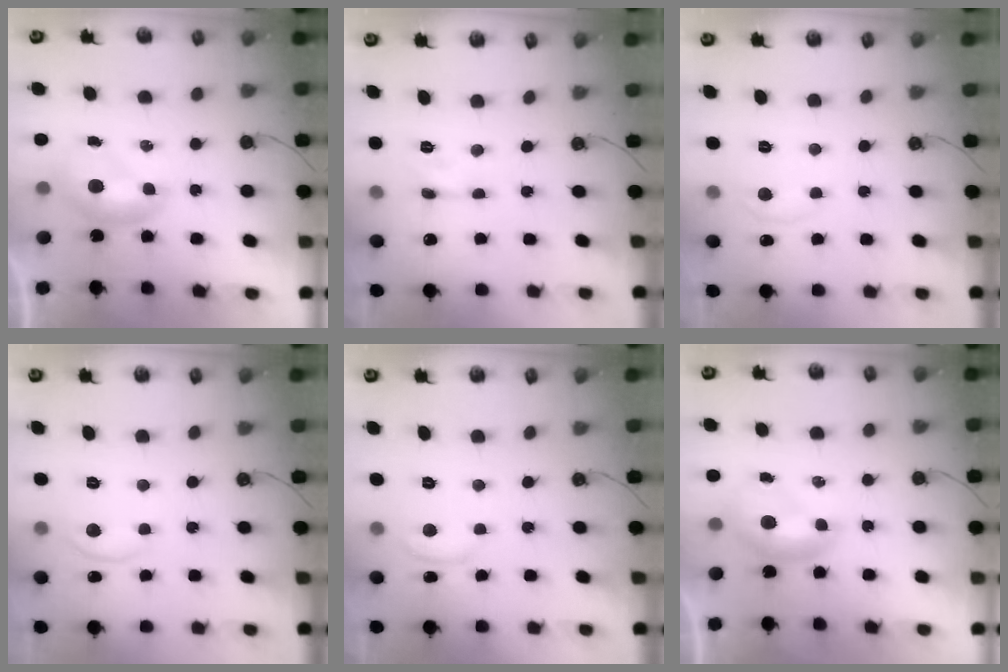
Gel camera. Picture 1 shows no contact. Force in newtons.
{"total": 1.0, "press": 1.0, "slide": 0.2}
{"total": 0.6, "press": 0.1, "slide": 0.6}
{"total": 4.8, "press": 4.8, "slide": 0.5}
{"total": 0.8, "press": 0.6, "slide": 0.5}
{"total": 0.0}